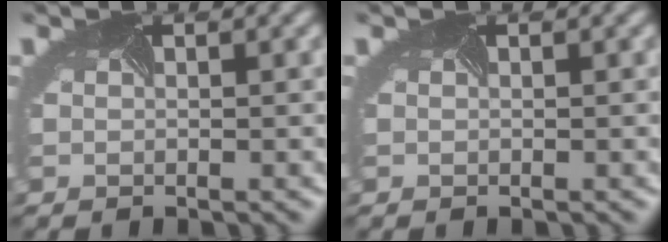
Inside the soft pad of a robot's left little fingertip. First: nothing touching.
{"total": 0.0}